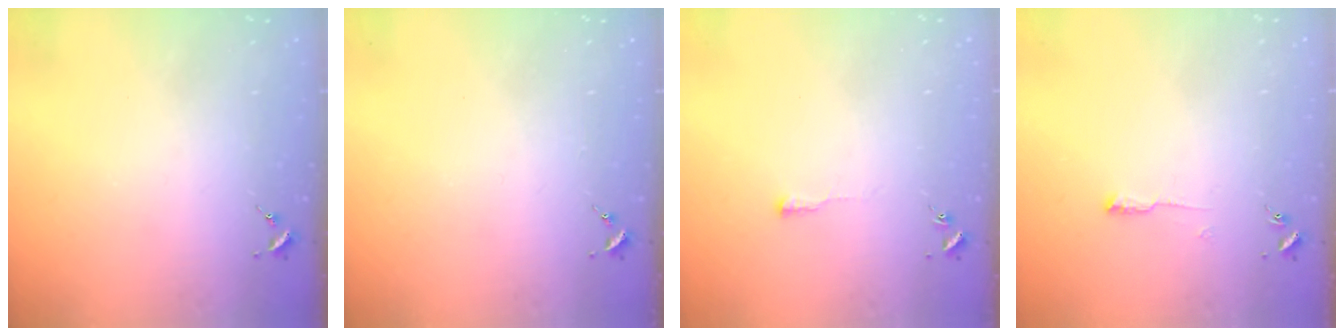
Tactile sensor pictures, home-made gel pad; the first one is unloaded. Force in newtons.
{"total": 0.0}
{"total": 3.3, "press": 3.3, "slide": 0.6}
{"total": 6.2, "press": 6.2, "slide": 0.6}